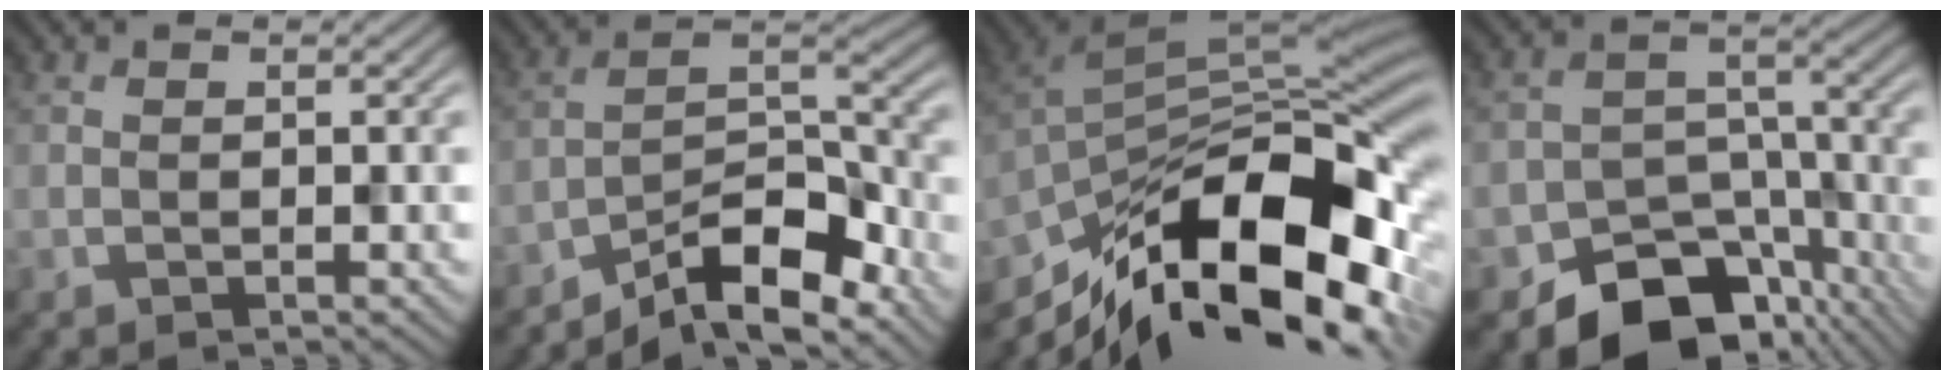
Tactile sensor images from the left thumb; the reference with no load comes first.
{"total": 10.2, "force": [-8.0, 2.9, 5.7], "torque": [-0.088, 0.007, -0.156]}
{"total": 17.3, "force": [-8.9, 7.6, 12.8], "torque": [-0.232, -0.015, -0.153]}
{"total": 11.9, "force": [-8.2, 7.0, 5.0], "torque": [-0.072, -0.012, -0.127]}